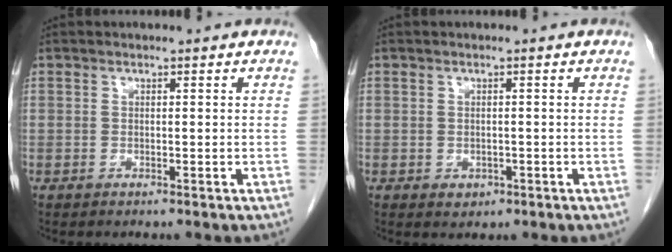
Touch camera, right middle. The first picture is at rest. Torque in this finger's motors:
{"motor_torque": [0.31, -0.41, 0.02, 0.01]}